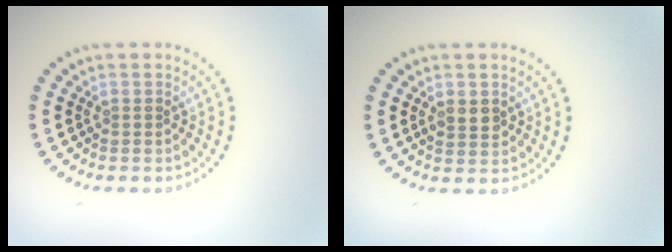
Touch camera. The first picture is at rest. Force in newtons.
{"total": 1.8, "press": 1.8, "slide": 0.3}